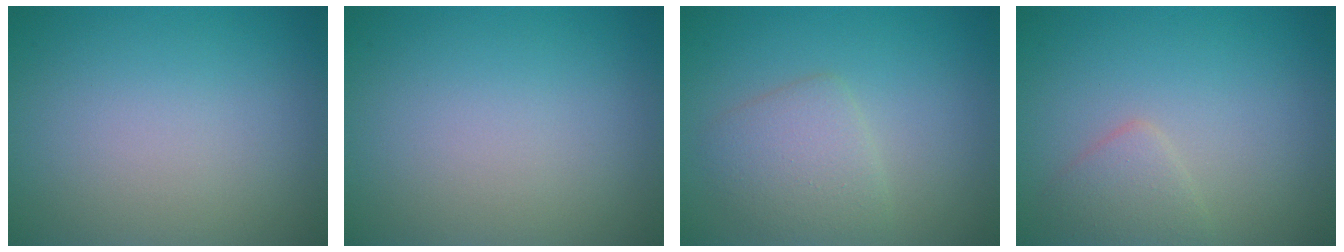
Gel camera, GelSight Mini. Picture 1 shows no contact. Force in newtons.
{"total": 0.0}
{"total": 3.0, "press": 3.0, "slide": 0.1}
{"total": 1.9, "press": 1.9, "slide": 0.0}